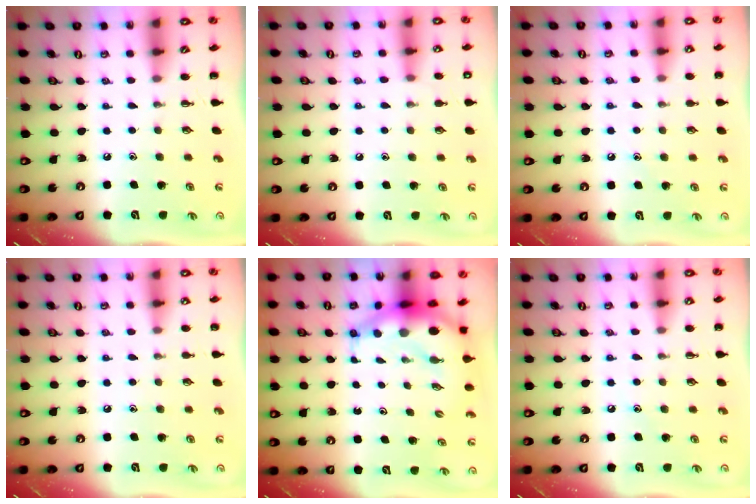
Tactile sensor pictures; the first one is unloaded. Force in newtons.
{"total": 5.9, "press": 5.6, "slide": 1.8}
{"total": 8.2, "press": 7.8, "slide": 2.4}
{"total": 4.1, "press": 4.0, "slide": 0.9}
{"total": 9.9, "press": 9.5, "slide": 2.7}
{"total": 6.7, "press": 6.4, "slide": 2.0}